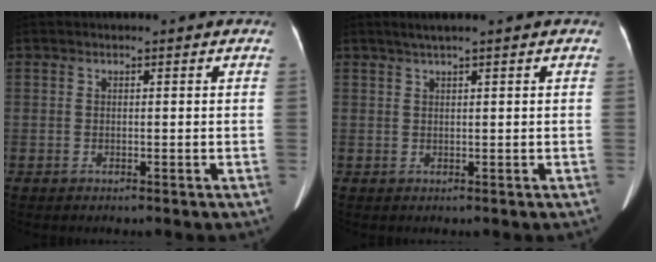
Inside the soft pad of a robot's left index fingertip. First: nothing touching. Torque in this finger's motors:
{"motor_torque": [0.10, 0.06, -0.10, 0.07]}